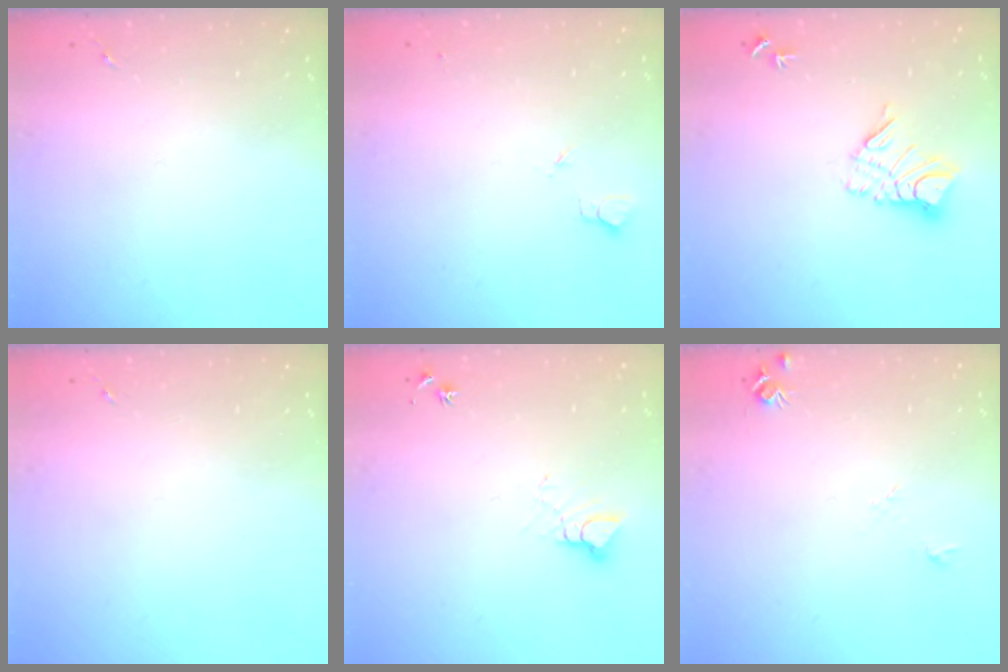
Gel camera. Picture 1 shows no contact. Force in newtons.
{"total": 2.7, "press": 2.6, "slide": 0.3}
{"total": 9.8, "press": 9.8, "slide": 0.9}
{"total": 0.0}
{"total": 5.1, "press": 5.1, "slide": 0.4}
{"total": 5.5, "press": 5.5, "slide": 0.7}